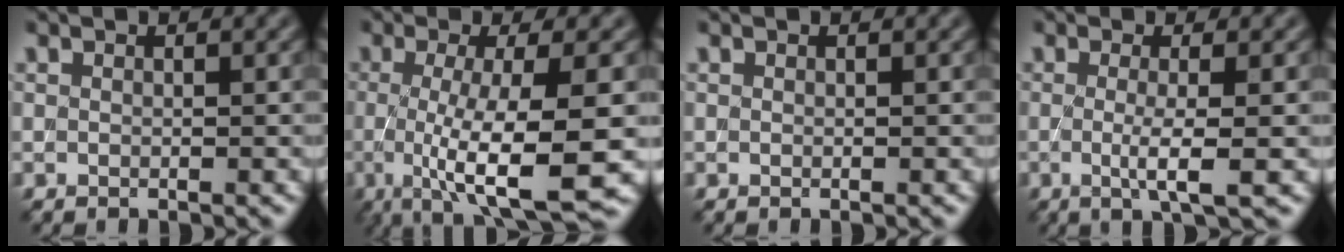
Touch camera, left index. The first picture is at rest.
{"total": 10.2, "force": [-2.0, 2.4, 9.7], "torque": [-0.145, -0.023, -0.031]}
{"total": 0.0}
{"total": 3.6, "force": [-0.4, 0.7, 3.5], "torque": [-0.060, -0.009, -0.008]}